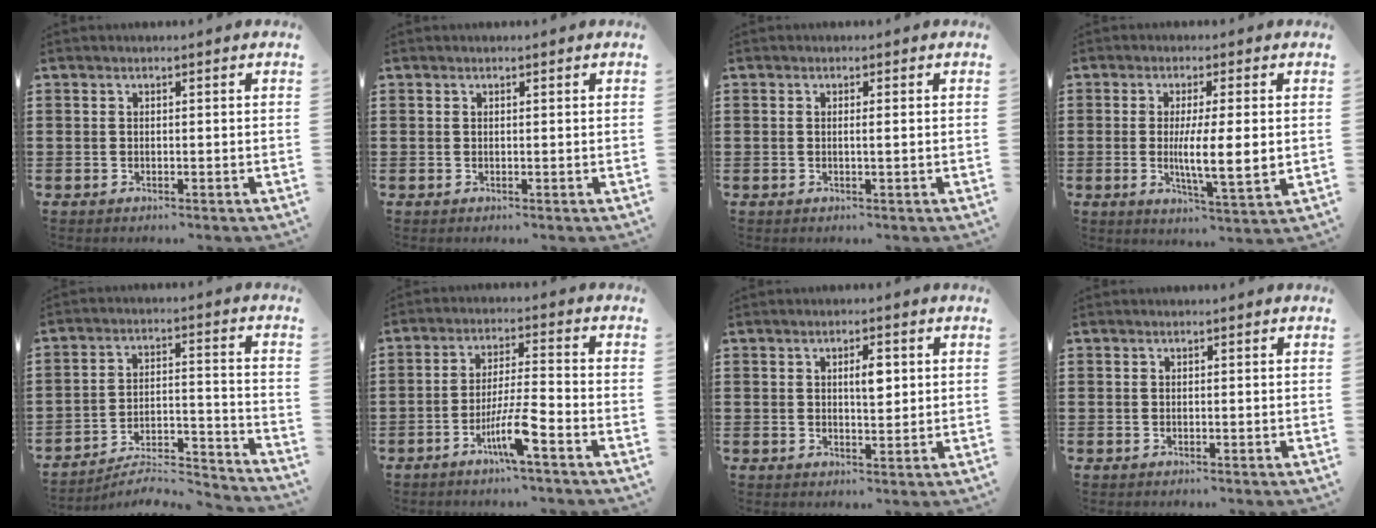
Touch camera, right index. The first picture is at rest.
{"total": 0.0}
{"total": 0.9, "force": [0.1, 0.0, 0.9], "torque": [-0.017, -0.002, 0.001]}
{"total": 6.8, "force": [0.1, 1.0, 6.7], "torque": [-0.105, -0.011, -0.004]}
{"total": 5.2, "force": [-4.9, 0.7, 1.7], "torque": [-0.028, -0.009, -0.099]}
{"total": 7.0, "force": [-3.7, 0.5, 5.9], "torque": [-0.116, -0.008, -0.070]}
{"total": 3.5, "force": [0.9, 1.3, 3.2], "torque": [-0.057, 0.005, 0.011]}
{"total": 0.0}